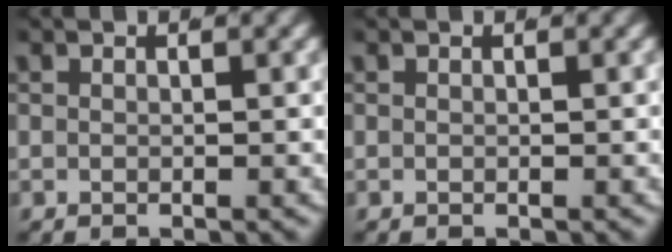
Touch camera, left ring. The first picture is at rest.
{"total": 0.0}